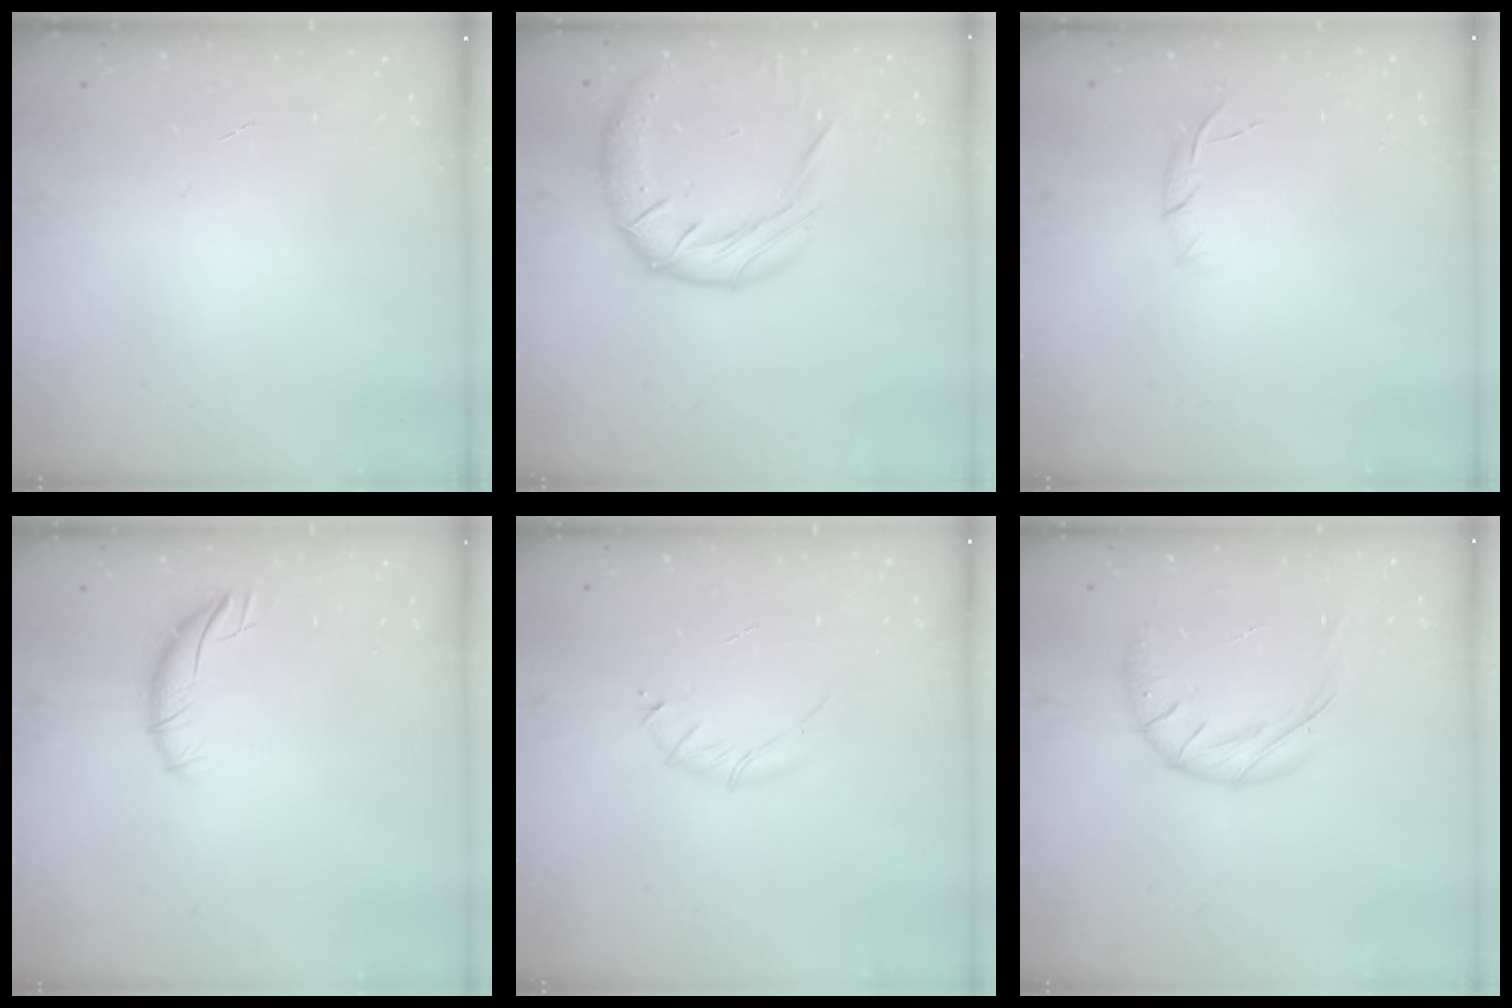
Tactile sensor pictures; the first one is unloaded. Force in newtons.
{"total": 14.2, "press": 14.1, "slide": 1.6}
{"total": 4.2, "press": 4.0, "slide": 1.1}
{"total": 6.6, "press": 6.6, "slide": 0.5}
{"total": 3.2, "press": 3.1, "slide": 0.9}
{"total": 9.7, "press": 9.7, "slide": 0.8}